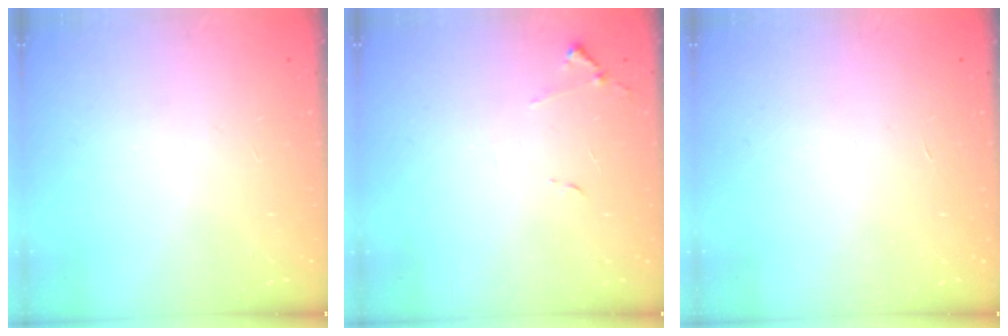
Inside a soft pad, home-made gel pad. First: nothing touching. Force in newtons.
{"total": 7.9, "press": 7.8, "slide": 0.7}
{"total": 1.6, "press": 1.6, "slide": 0.1}